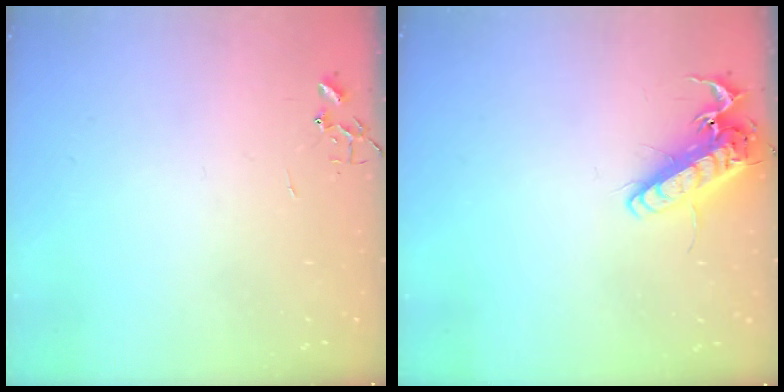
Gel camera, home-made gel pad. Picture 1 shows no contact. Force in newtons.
{"total": 14.6, "press": 14.4, "slide": 2.4}